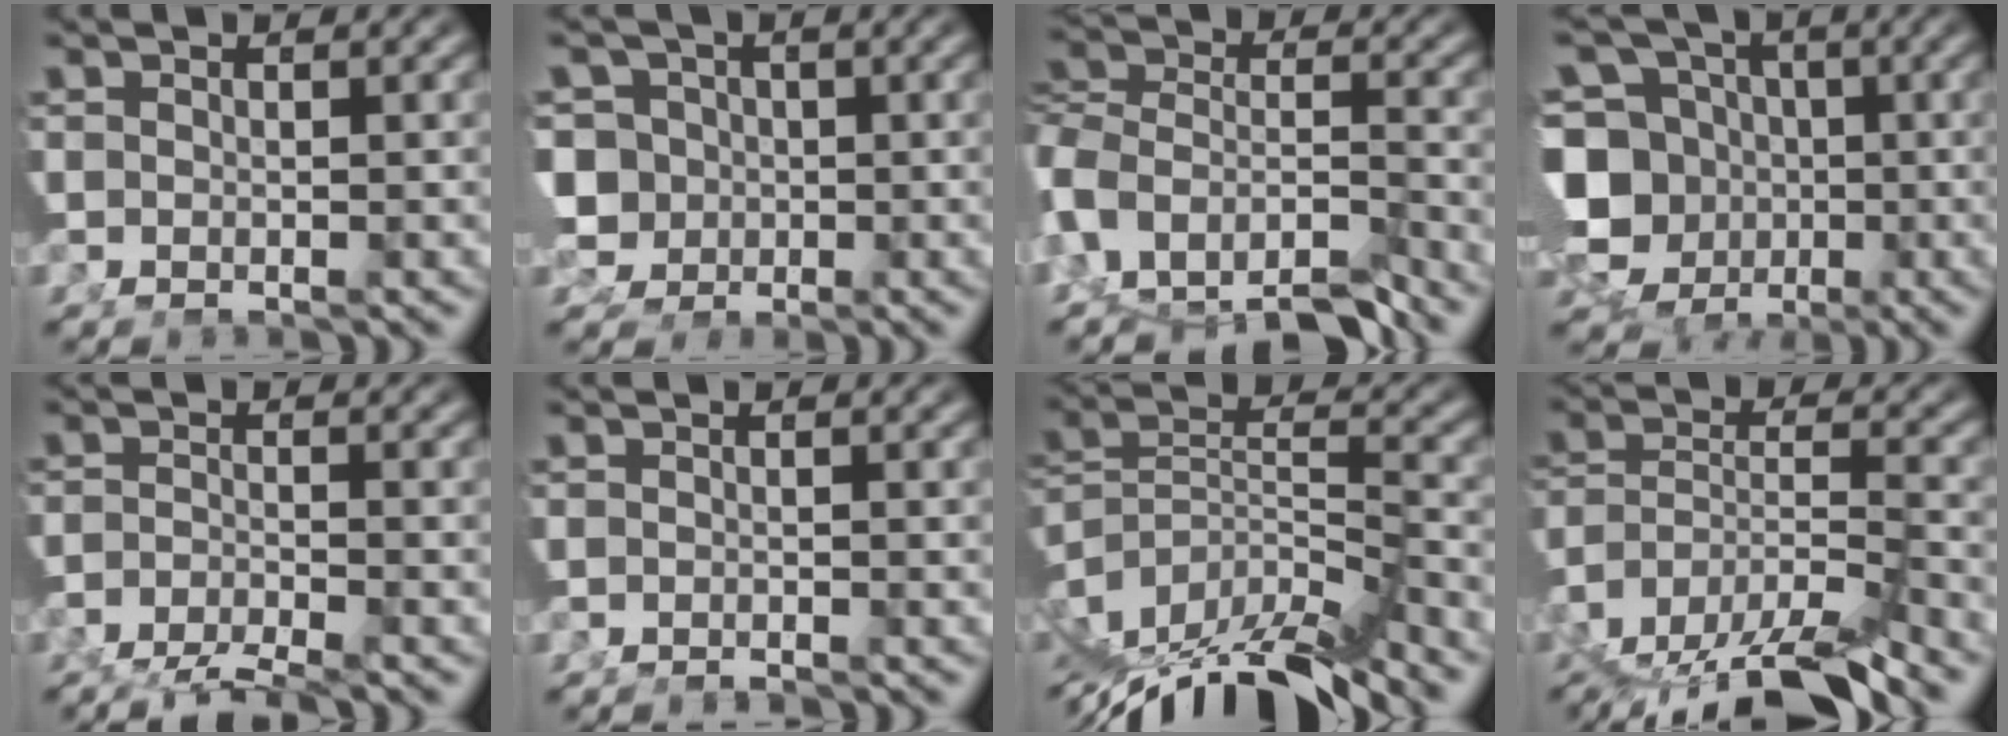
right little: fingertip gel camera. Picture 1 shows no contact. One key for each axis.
{"total": 9.4, "fx": -1.4, "fy": 8.6, "fz": 3.6, "tx": -0.093, "ty": -0.038, "tz": -0.018}
{"total": 10.4, "fx": -5.0, "fy": 8.0, "fz": 4.4, "tx": -0.115, "ty": -0.045, "tz": -0.087}
{"total": 15.8, "fx": -1.1, "fy": 13.8, "fz": 7.5, "tx": -0.171, "ty": -0.061, "tz": -0.010}
{"total": 3.2, "fx": -2.8, "fy": 0.1, "fz": 1.4, "tx": -0.022, "ty": -0.012, "tz": -0.044}
{"total": 0.8, "fx": -0.7, "fy": -0.4, "fz": 0.2, "tx": -0.002, "ty": -0.003, "tz": -0.011}
{"total": 11.2, "fx": -6.2, "fy": 6.5, "fz": 6.8, "tx": -0.143, "ty": -0.046, "tz": -0.087}
{"total": 10.6, "fx": -5.3, "fy": 6.9, "fz": 6.1, "tx": -0.120, "ty": -0.047, "tz": -0.079}